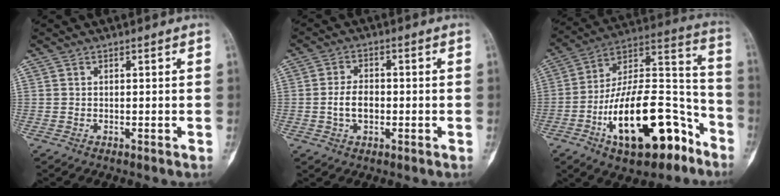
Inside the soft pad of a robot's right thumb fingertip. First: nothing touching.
{"total": 5.1, "force": [-0.8, 3.3, 3.8], "torque": [-0.066, 0.012, -0.015]}
{"total": 26.2, "force": [-12.2, 11.7, 20.0], "torque": [-0.314, 0.089, -0.193]}